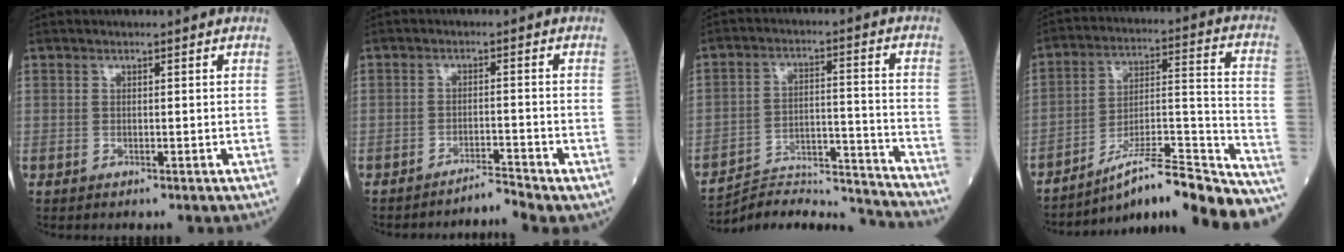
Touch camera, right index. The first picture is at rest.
{"total": 2.9, "force": [-2.7, -1.0, 0.1], "torque": [0.006, -0.011, -0.043]}
{"total": 15.9, "force": [-15.8, -1.4, 1.4], "torque": [-0.014, 0.020, -0.242]}
{"total": 22.5, "force": [-19.8, 1.2, 10.6], "torque": [-0.110, 0.026, -0.299]}